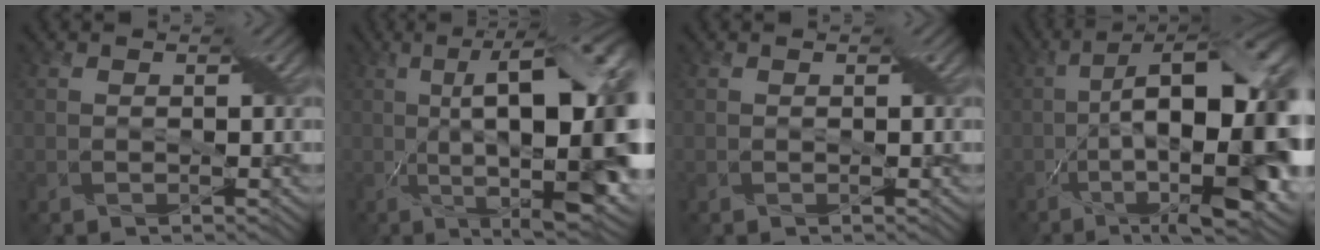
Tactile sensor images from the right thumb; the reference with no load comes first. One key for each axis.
{"total": 21.2, "fx": -0.4, "fy": 7.4, "fz": 19.8, "tx": -0.255, "ty": 0.016, "tz": -0.011}
{"total": 0.0}
{"total": 21.5, "fx": -3.2, "fy": 8.3, "fz": 19.5, "tx": -0.258, "ty": 0.006, "tz": -0.048}